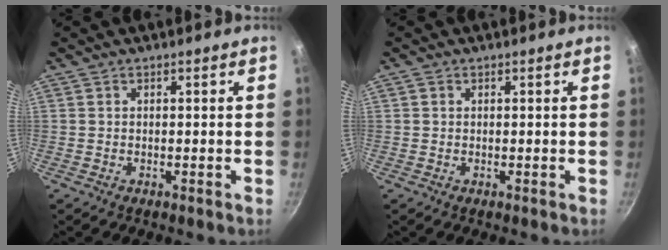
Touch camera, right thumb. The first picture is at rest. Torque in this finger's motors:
{"motor_torque": [-0.35, 0.14, -0.20, 0.36, 0.04]}